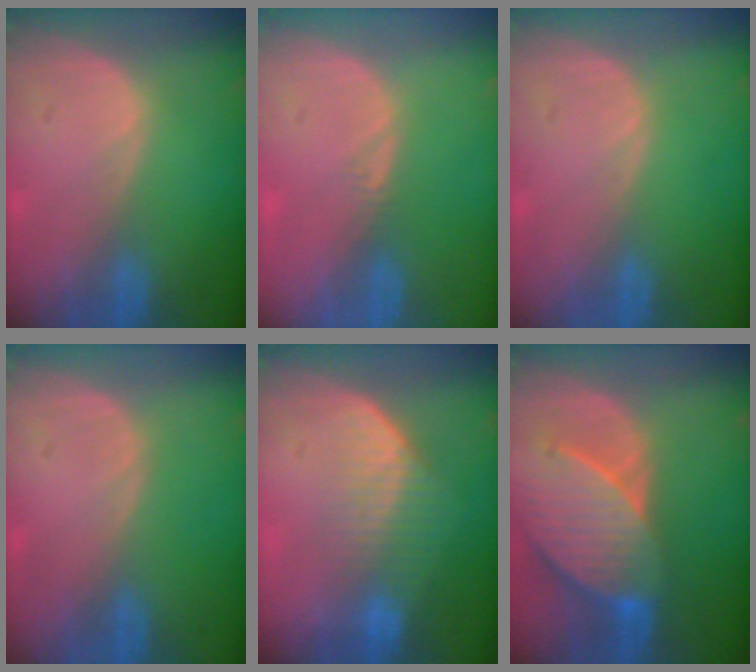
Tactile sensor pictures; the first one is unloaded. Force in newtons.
{"total": 0.5, "press": 0.5, "slide": 0.2}
{"total": 0.0}
{"total": 0.0}
{"total": 7.2, "press": 6.1, "slide": 3.8}
{"total": 9.8, "press": 8.8, "slide": 4.3}